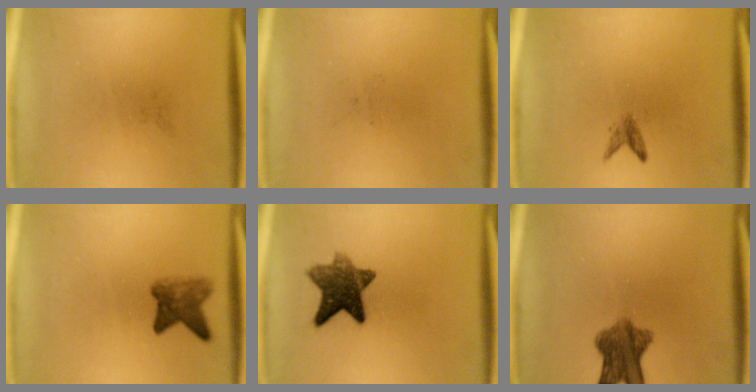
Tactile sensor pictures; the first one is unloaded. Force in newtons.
{"total": 0.0}
{"total": 1.3}
{"total": 4.2}
{"total": 9.0}
{"total": 7.3}